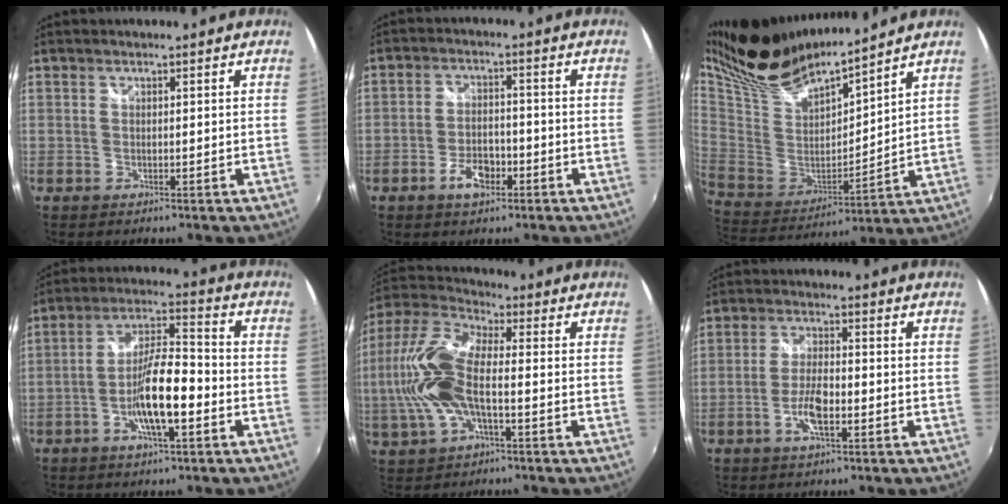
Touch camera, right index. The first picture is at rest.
{"total": 5.7, "force": [-3.1, 2.9, 3.7], "torque": [-0.079, 0.001, -0.051]}
{"total": 20.0, "force": [15.9, 5.2, 11.0], "torque": [-0.216, 0.010, 0.308]}
{"total": 11.1, "force": [-4.0, 2.5, 10.0], "torque": [-0.190, 0.005, -0.072]}
{"total": 14.6, "force": [-2.0, 6.1, 13.1], "torque": [-0.278, 0.007, -0.043]}
{"total": 5.8, "force": [-2.3, 1.8, 5.0], "torque": [-0.104, 0.000, -0.045]}